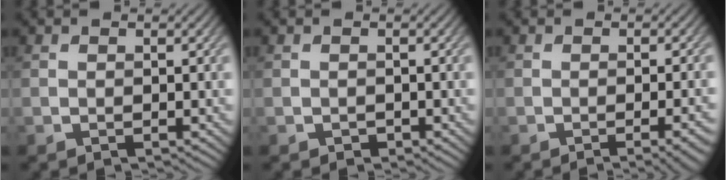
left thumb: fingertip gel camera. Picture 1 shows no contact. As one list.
[{"total": 0.7, "force": [-0.4, 0.5, 0.1], "torque": [-0.001, -0.006, -0.006]}, {"total": 4.3, "force": [-1.9, 0.9, 3.7], "torque": [-0.040, 0.006, -0.025]}]